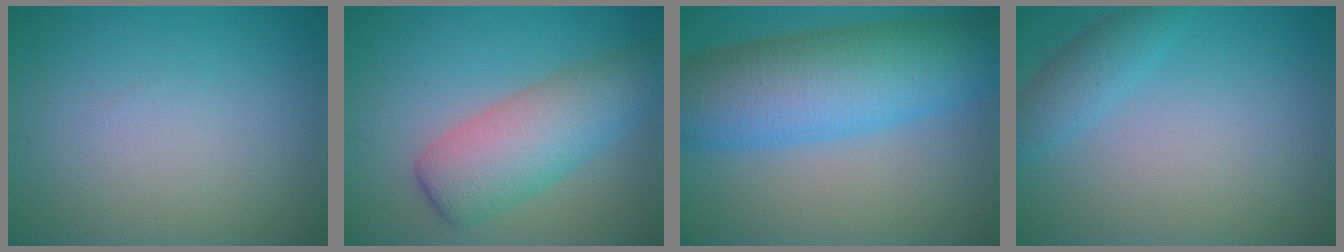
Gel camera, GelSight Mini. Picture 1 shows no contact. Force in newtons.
{"total": 6.3, "press": 6.3, "slide": 0.2}
{"total": 11.0, "press": 11.0, "slide": 0.1}
{"total": 2.4, "press": 2.4, "slide": 0.1}